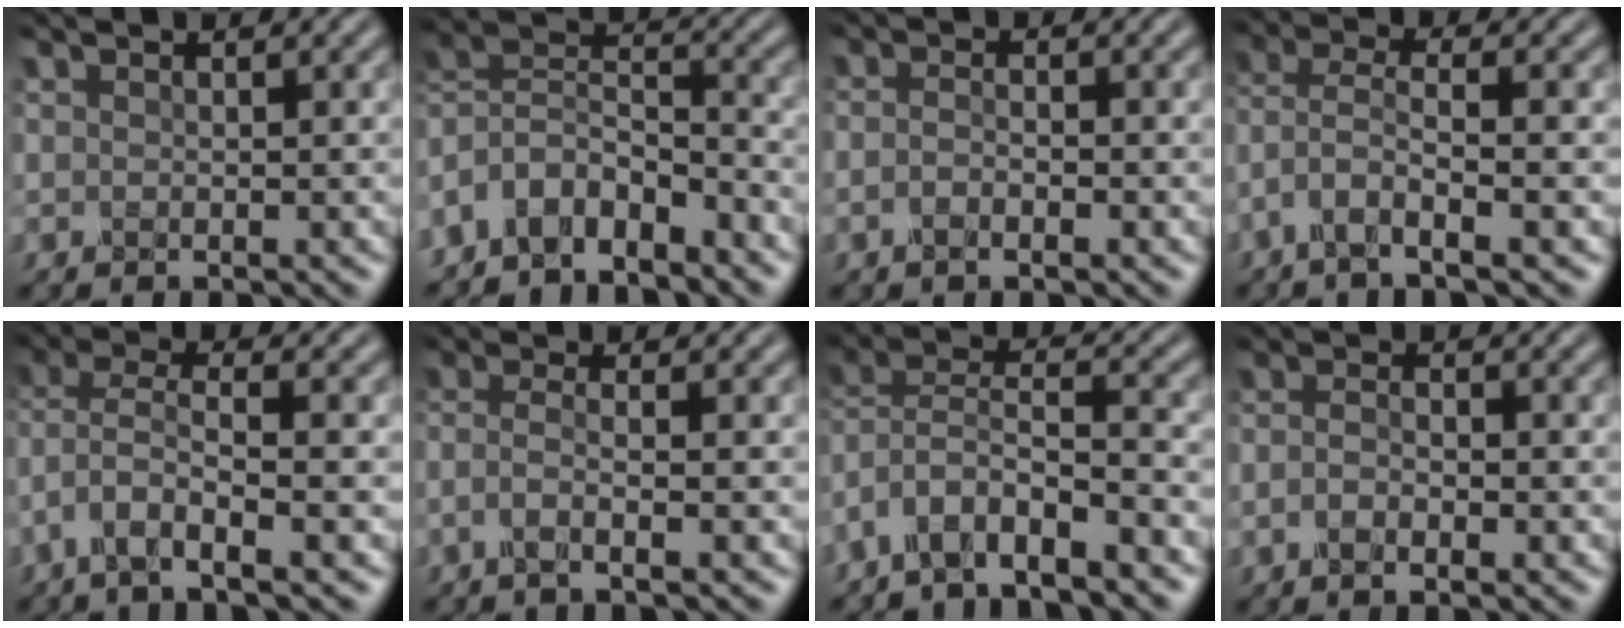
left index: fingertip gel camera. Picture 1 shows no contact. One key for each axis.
{"total": 6.5, "fx": -4.7, "fy": 3.1, "fz": 3.2, "tx": -0.055, "ty": 0.000, "tz": -0.100}
{"total": 1.7, "fx": -0.7, "fy": 0.6, "fz": 1.4, "tx": -0.027, "ty": -0.002, "tz": -0.016}
{"total": 4.2, "fx": -2.1, "fy": 1.1, "fz": 3.5, "tx": -0.077, "ty": 0.004, "tz": -0.051}
{"total": 4.8, "fx": -2.2, "fy": 1.5, "fz": 4.0, "tx": -0.085, "ty": 0.002, "tz": -0.051}
{"total": 2.8, "fx": -1.2, "fy": 0.7, "fz": 2.4, "tx": -0.044, "ty": 0.000, "tz": -0.039}
{"total": 6.4, "fx": -4.8, "fy": 2.0, "fz": 3.8, "tx": -0.069, "ty": 0.005, "tz": -0.095}
{"total": 2.2, "fx": -0.8, "fy": 1.0, "fz": 1.8, "tx": -0.032, "ty": 0.000, "tz": -0.018}